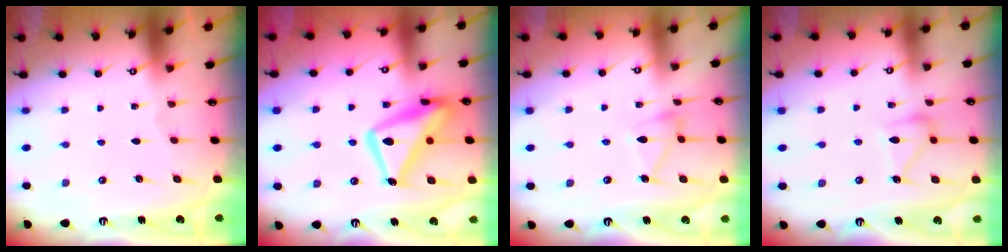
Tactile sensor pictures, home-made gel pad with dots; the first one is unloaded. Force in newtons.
{"total": 17.2, "press": 17.1, "slide": 1.5}
{"total": 9.2, "press": 9.2, "slide": 0.6}
{"total": 11.4, "press": 11.4, "slide": 0.7}